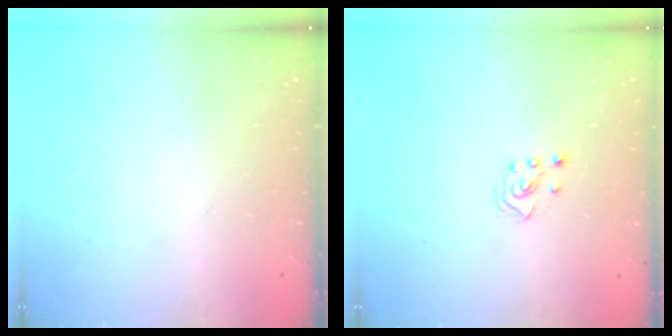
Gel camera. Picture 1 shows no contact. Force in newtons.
{"total": 2.3, "press": 2.2, "slide": 0.8}